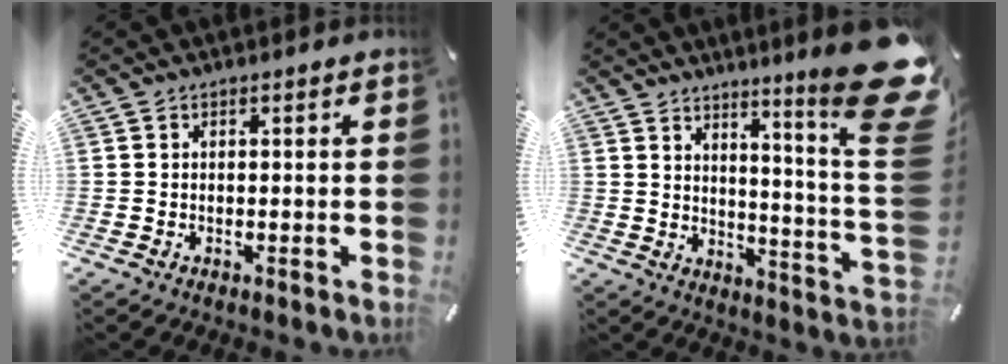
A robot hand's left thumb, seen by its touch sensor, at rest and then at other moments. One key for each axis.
{"total": 17.5, "fx": 9.7, "fy": 1.9, "fz": 14.4, "tx": -0.209, "ty": -0.088, "tz": 0.144}